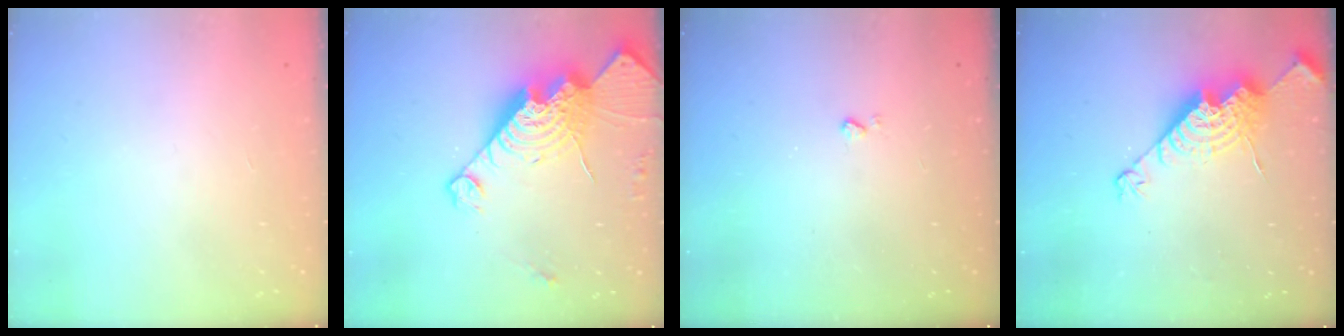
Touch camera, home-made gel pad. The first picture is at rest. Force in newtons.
{"total": 19.3, "press": 19.3, "slide": 1.6}
{"total": 2.5, "press": 2.4, "slide": 0.5}
{"total": 14.7, "press": 14.7, "slide": 1.2}